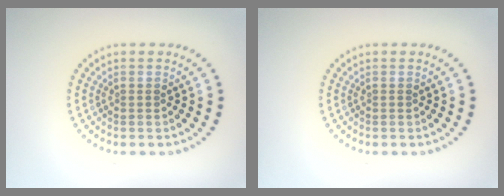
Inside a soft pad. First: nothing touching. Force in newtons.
{"total": 0.0}